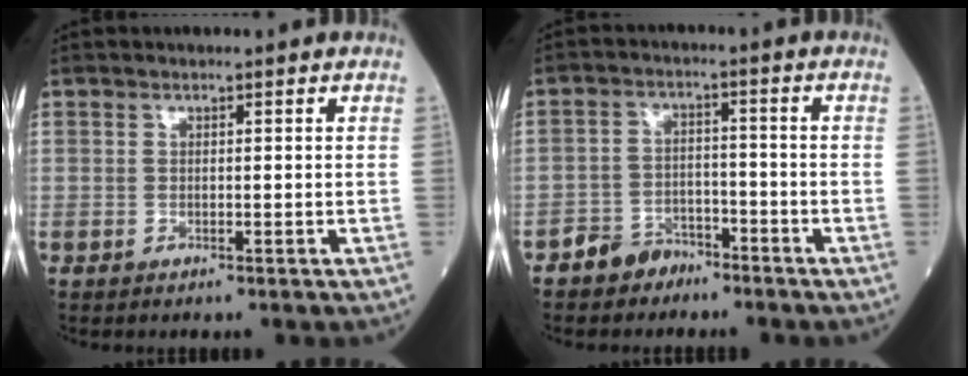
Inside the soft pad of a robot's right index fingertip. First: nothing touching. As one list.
[{"total": 4.4, "force": [-3.5, 2.6, 0.5], "torque": [-0.008, 0.012, -0.059]}]